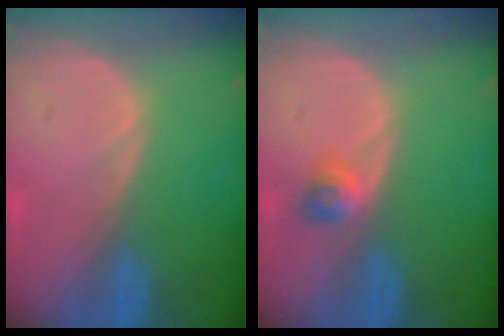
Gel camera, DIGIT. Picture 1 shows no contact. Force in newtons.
{"total": 2.5, "press": 2.2, "slide": 1.3}